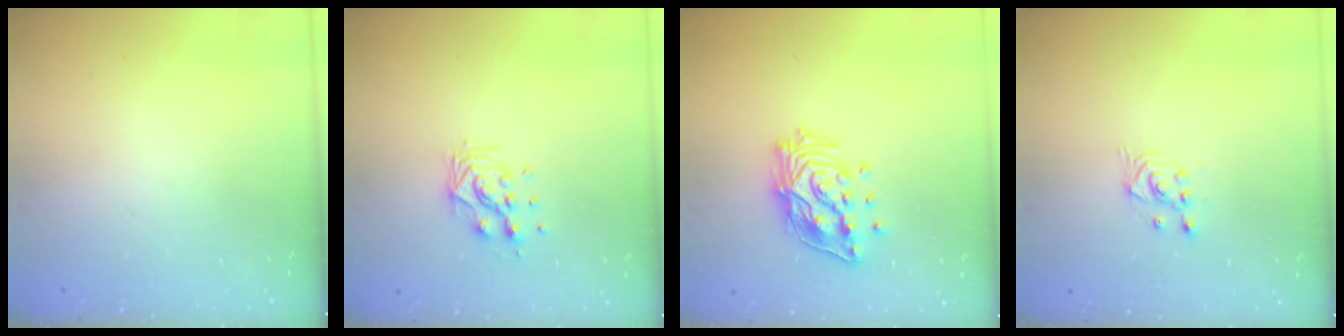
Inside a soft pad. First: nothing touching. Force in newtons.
{"total": 8.8, "press": 8.7, "slide": 0.9}
{"total": 16.0, "press": 15.9, "slide": 2.0}
{"total": 2.4, "press": 2.3, "slide": 0.2}